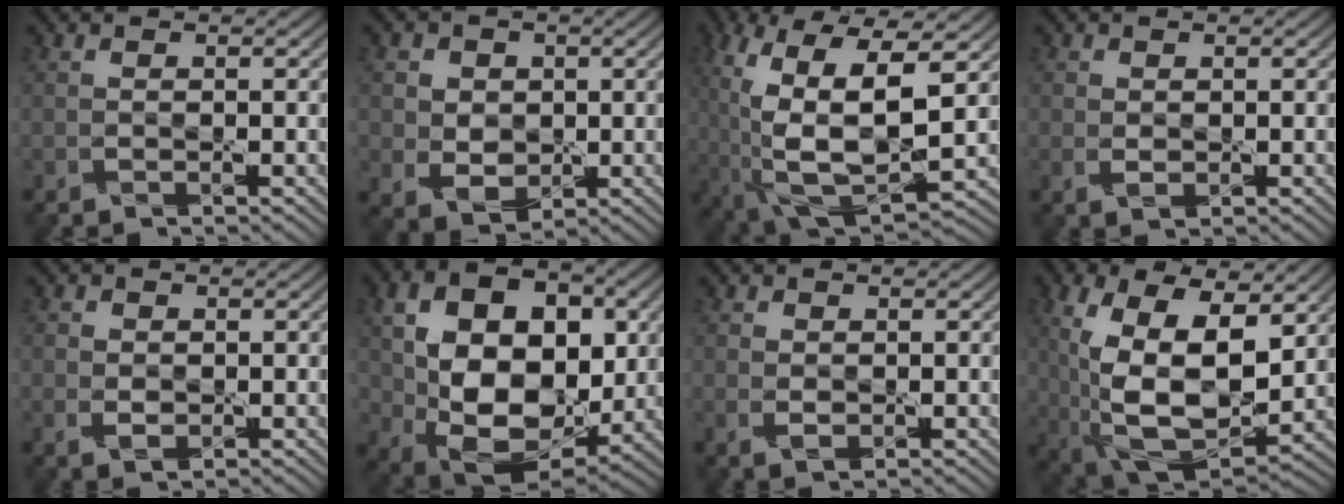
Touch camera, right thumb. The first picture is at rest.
{"total": 6.0, "force": [1.4, 5.2, 2.5], "torque": [-0.083, -0.003, 0.027]}
{"total": 15.9, "force": [1.0, 7.8, 13.8], "torque": [-0.290, -0.023, 0.029]}
{"total": 1.4, "force": [0.1, 1.0, 0.9], "torque": [-0.021, -0.003, 0.006]}
{"total": 2.6, "force": [-0.2, 2.1, 1.5], "torque": [-0.035, -0.006, -0.002]}
{"total": 16.2, "force": [1.5, 11.4, 11.4], "torque": [-0.204, -0.006, 0.037]}
{"total": 1.8, "force": [0.0, 1.4, 1.2], "torque": [-0.028, -0.003, 0.003]}
{"total": 15.4, "force": [3.0, 8.9, 12.2], "torque": [-0.247, -0.009, 0.059]}